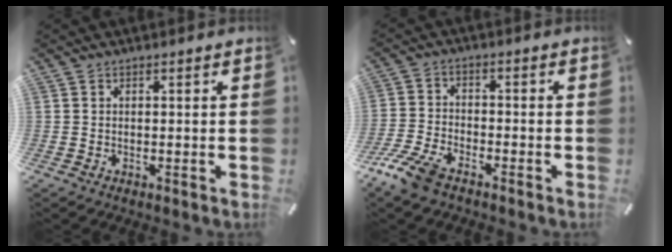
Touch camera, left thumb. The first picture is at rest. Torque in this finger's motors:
{"motor_torque": [0.74, 1.33, 0.21, 0.22, 0.09]}